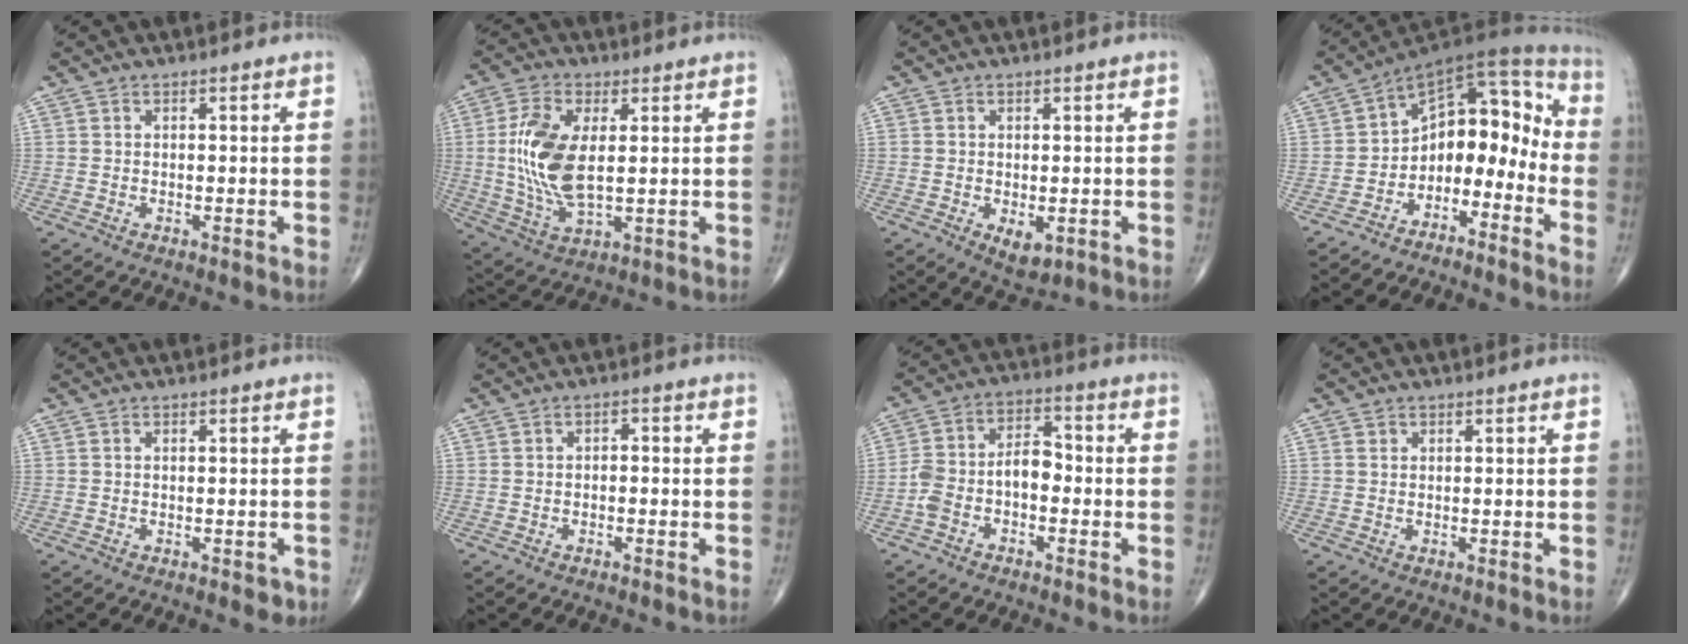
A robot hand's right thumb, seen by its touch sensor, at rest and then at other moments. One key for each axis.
{"total": 12.9, "fx": 1.4, "fy": 6.0, "fz": 11.3, "tx": -0.240, "ty": -0.011, "tz": 0.032}
{"total": 3.8, "fx": -1.0, "fy": 2.2, "fz": 3.0, "tx": -0.040, "ty": -0.008, "tz": -0.004}
{"total": 13.1, "fx": -5.6, "fy": 8.4, "fz": 8.4, "tx": -0.068, "ty": 0.107, "tz": -0.102}
{"total": 1.7, "fx": -0.6, "fy": 1.0, "fz": 1.3, "tx": -0.005, "ty": 0.000, "tz": -0.004}
{"total": 1.1, "fx": -0.4, "fy": 0.7, "fz": 0.7, "tx": -0.002, "ty": 0.005, "tz": -0.013}
{"total": 8.3, "fx": -2.4, "fy": 4.9, "fz": 6.3, "tx": -0.117, "ty": 0.042, "tz": -0.052}
{"total": 0.8, "fx": 0.3, "fy": 0.6, "fz": 0.2, "tx": 0.001, "ty": -0.001, "tz": 0.006}